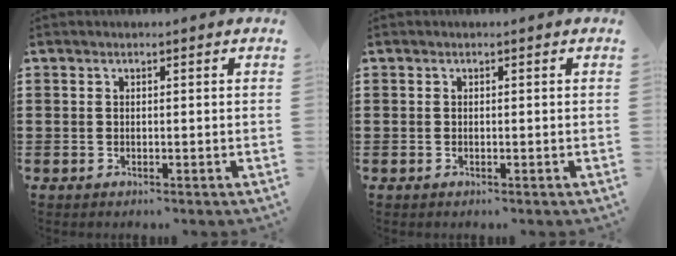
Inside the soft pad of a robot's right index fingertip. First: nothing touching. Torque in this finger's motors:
{"motor_torque": [-0.01, 0.01, 0.00, -0.01]}